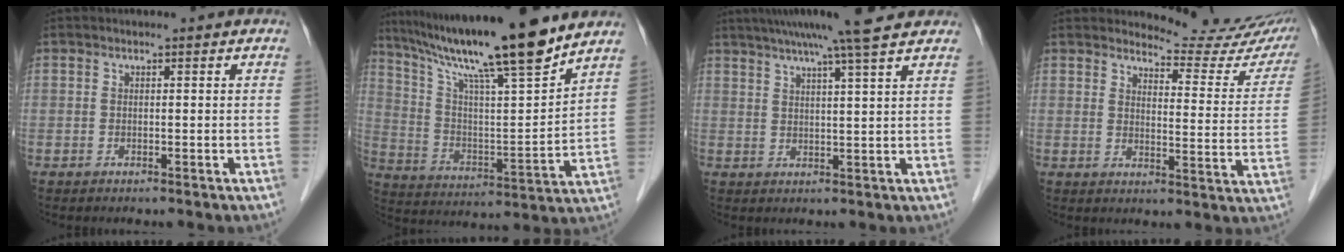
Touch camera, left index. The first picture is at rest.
{"total": 20.4, "force": [16.4, 0.1, 12.1], "torque": [-0.206, 0.002, 0.274]}
{"total": 10.8, "force": [8.6, -0.9, 6.5], "torque": [-0.104, 0.022, 0.114]}
{"total": 15.0, "force": [14.5, 2.3, 2.8], "torque": [-0.016, -0.080, 0.147]}